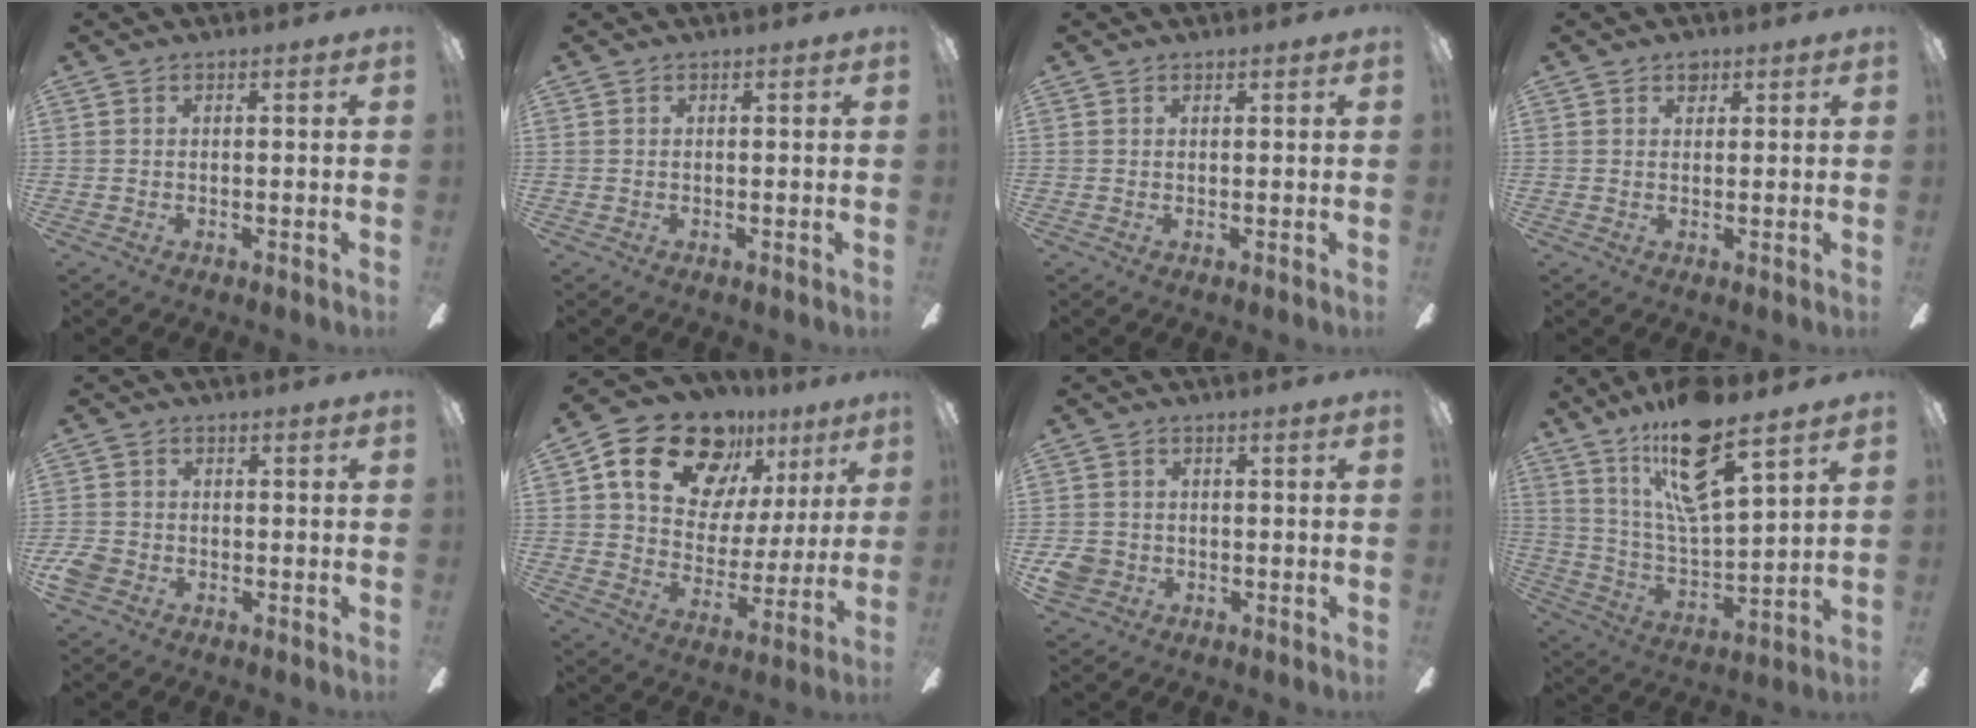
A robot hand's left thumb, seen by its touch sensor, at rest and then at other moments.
{"total": 0.0}
{"total": 0.5, "force": [0.4, 0.2, 0.2], "torque": [-0.004, 0.000, 0.008]}
{"total": 2.4, "force": [1.5, 1.5, 1.0], "torque": [-0.007, -0.003, 0.025]}
{"total": 4.0, "force": [-2.0, 3.1, 1.7], "torque": [-0.038, 0.010, -0.038]}
{"total": 19.9, "force": [12.5, 12.2, 9.4], "torque": [-0.157, -0.067, 0.226]}
{"total": 4.8, "force": [-1.4, 4.3, 1.7], "torque": [-0.035, 0.010, -0.027]}
{"total": 18.6, "force": [12.3, 5.3, 12.9], "torque": [-0.240, -0.050, 0.206]}